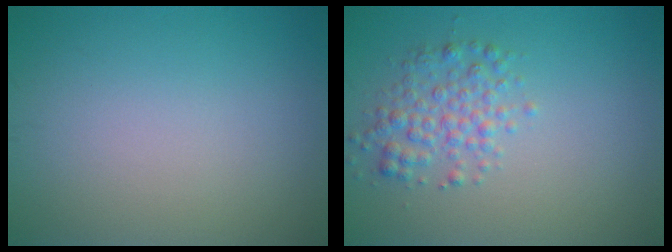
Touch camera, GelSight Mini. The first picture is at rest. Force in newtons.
{"total": 2.9, "press": 2.9, "slide": 0.1}